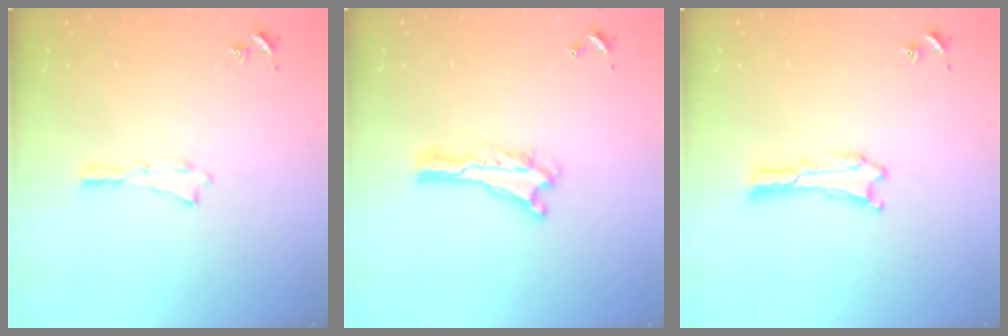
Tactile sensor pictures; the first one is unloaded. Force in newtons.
{"total": 0.0}
{"total": 0.0}